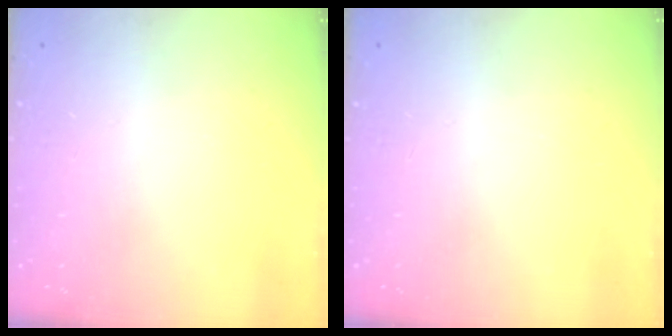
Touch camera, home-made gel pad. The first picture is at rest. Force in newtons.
{"total": 0.0}